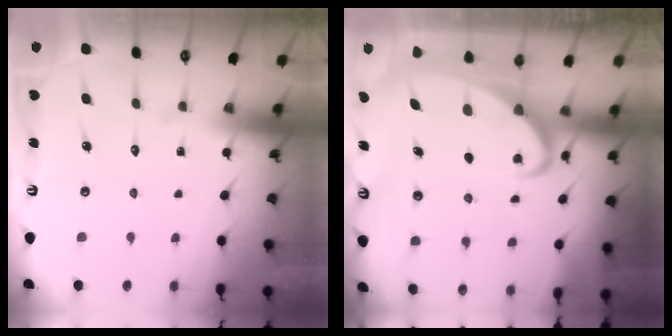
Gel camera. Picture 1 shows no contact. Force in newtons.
{"total": 3.5, "press": 3.5, "slide": 0.5}